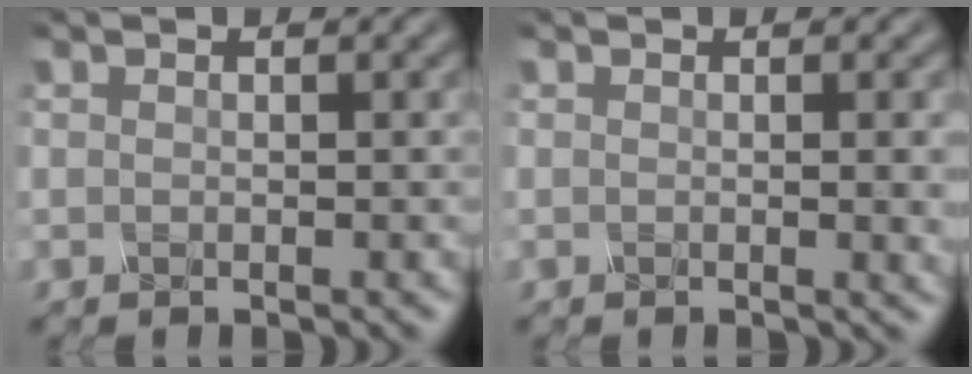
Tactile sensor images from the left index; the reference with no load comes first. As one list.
[{"total": 2.3, "force": [0.0, 0.7, 2.2], "torque": [-0.019, 0.000, -0.003]}]